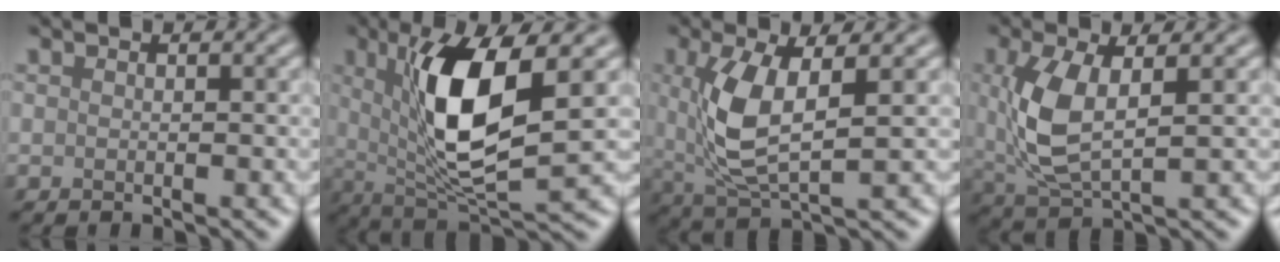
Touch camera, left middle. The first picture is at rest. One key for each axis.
{"total": 9.2, "fx": 2.1, "fy": 2.8, "fz": 8.5, "tx": -0.154, "ty": -0.012, "tz": 0.042}
{"total": 6.6, "fx": 1.1, "fy": 2.6, "fz": 6.0, "tx": -0.140, "ty": -0.009, "tz": 0.027}
{"total": 6.2, "fx": 0.9, "fy": 2.8, "fz": 5.4, "tx": -0.133, "ty": -0.004, "tz": 0.025}